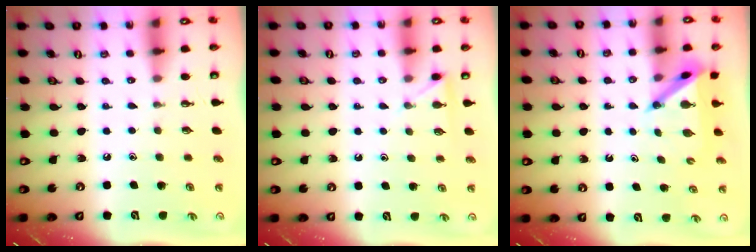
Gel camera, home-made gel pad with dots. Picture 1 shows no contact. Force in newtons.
{"total": 3.9, "press": 3.9, "slide": 0.4}
{"total": 5.1, "press": 5.0, "slide": 0.3}